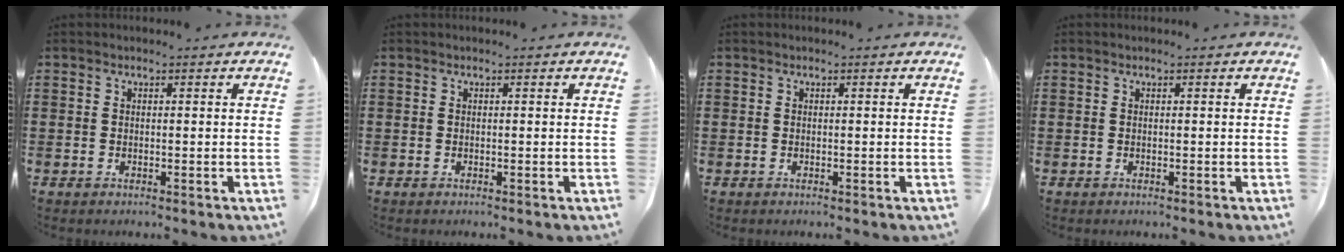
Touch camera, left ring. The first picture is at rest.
{"total": 0.0}
{"total": 0.0}
{"total": 0.0}